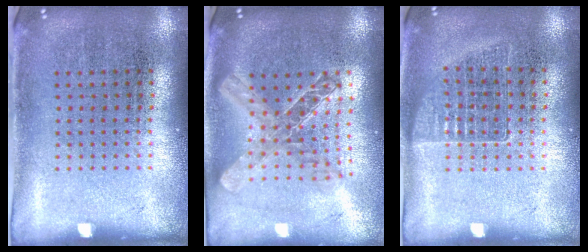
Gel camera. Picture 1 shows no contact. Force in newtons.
{"total": 2.0, "press": 1.7, "slide": 1.0}
{"total": 1.0, "press": 0.9, "slide": 0.3}